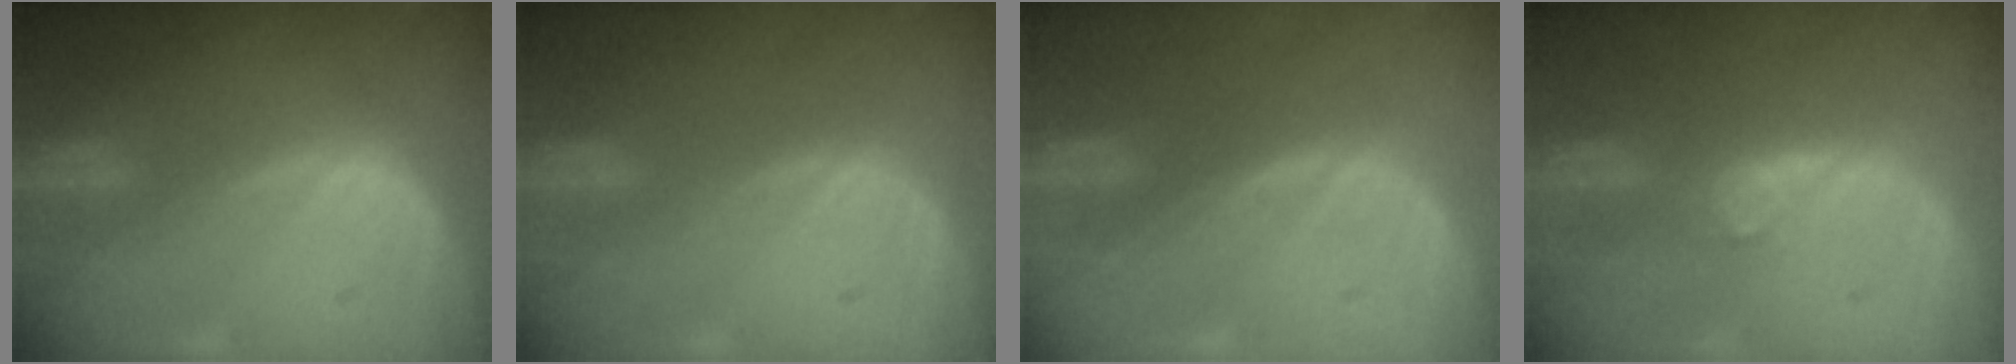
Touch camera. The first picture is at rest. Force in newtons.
{"total": 0.0}
{"total": 0.0}
{"total": 2.6, "press": 2.6, "slide": 0.3}